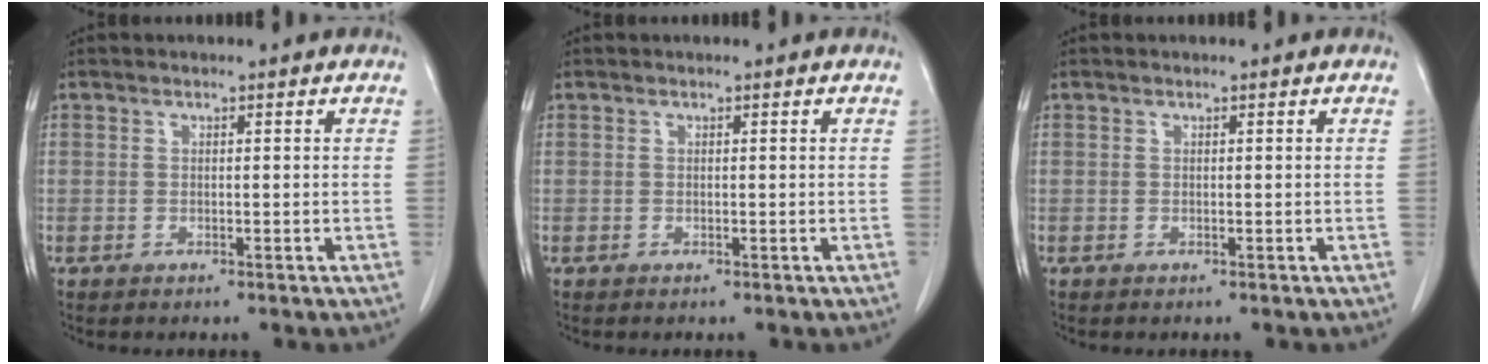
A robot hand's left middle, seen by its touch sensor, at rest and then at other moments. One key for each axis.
{"total": 0.0}
{"total": 0.0}